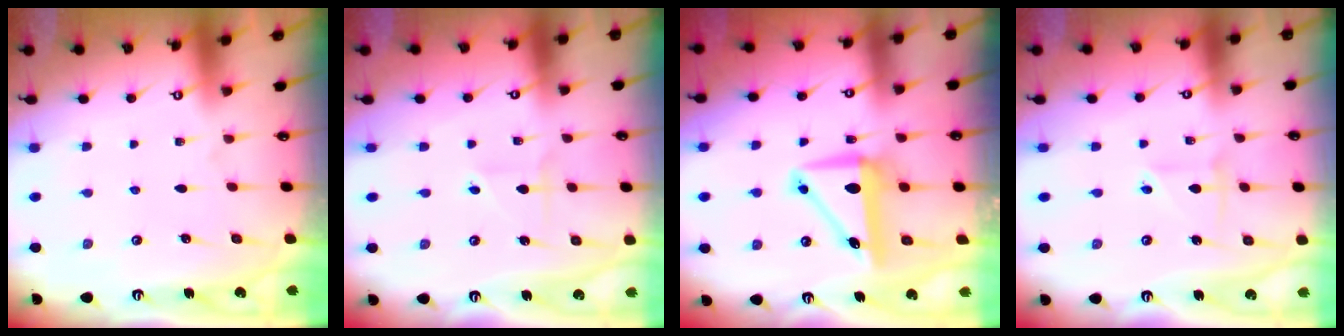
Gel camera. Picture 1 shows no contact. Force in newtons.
{"total": 2.9, "press": 2.9, "slide": 0.3}
{"total": 8.4, "press": 8.2, "slide": 1.7}
{"total": 2.6, "press": 2.6, "slide": 0.5}